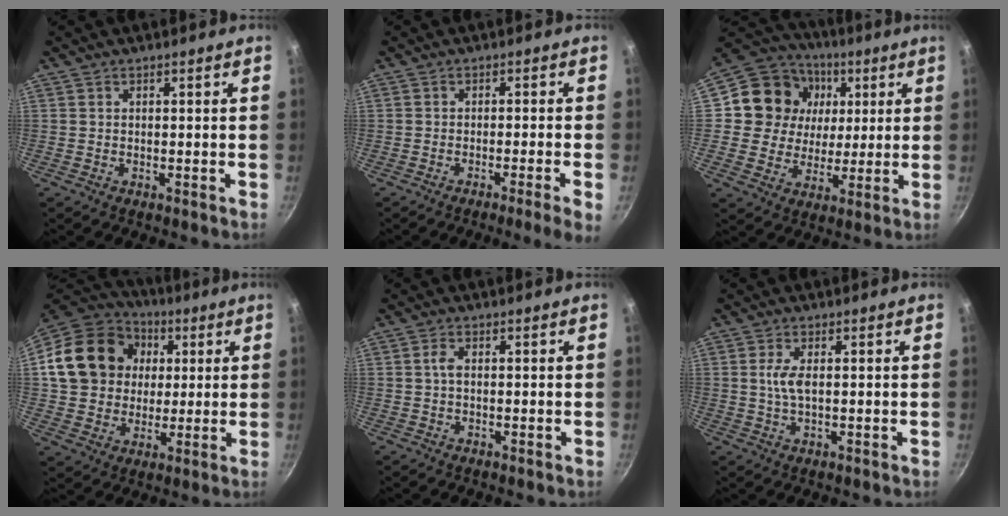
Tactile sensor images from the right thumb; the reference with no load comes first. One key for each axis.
{"total": 4.2, "fx": -2.1, "fy": -0.3, "fz": 3.7, "tx": -0.069, "ty": 0.012, "tz": -0.031}
{"total": 16.0, "fx": 4.0, "fy": 14.2, "fz": 6.1, "tx": -0.085, "ty": 0.007, "tz": 0.059}
{"total": 19.9, "fx": 4.0, "fy": 16.5, "fz": 10.4, "tx": -0.173, "ty": 0.024, "tz": 0.066}
{"total": 1.5, "fx": 0.0, "fy": 0.7, "fz": 1.4, "tx": -0.032, "ty": 0.005, "tz": -0.002}
{"total": 3.4, "fx": 0.3, "fy": 1.2, "fz": 3.2, "tx": -0.070, "ty": 0.001, "tz": 0.004}